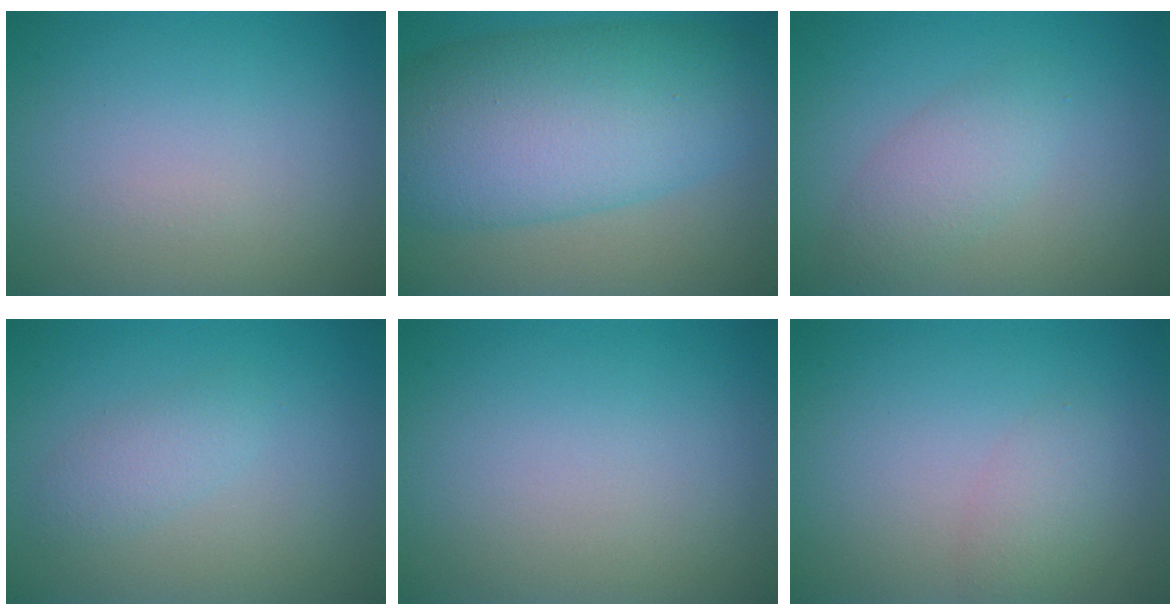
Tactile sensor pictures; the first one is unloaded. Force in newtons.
{"total": 11.8, "press": 11.8, "slide": 0.2}
{"total": 2.7, "press": 2.7, "slide": 0.1}
{"total": 1.8, "press": 1.8, "slide": 0.1}
{"total": 0.0}
{"total": 1.6, "press": 1.6, "slide": 0.1}